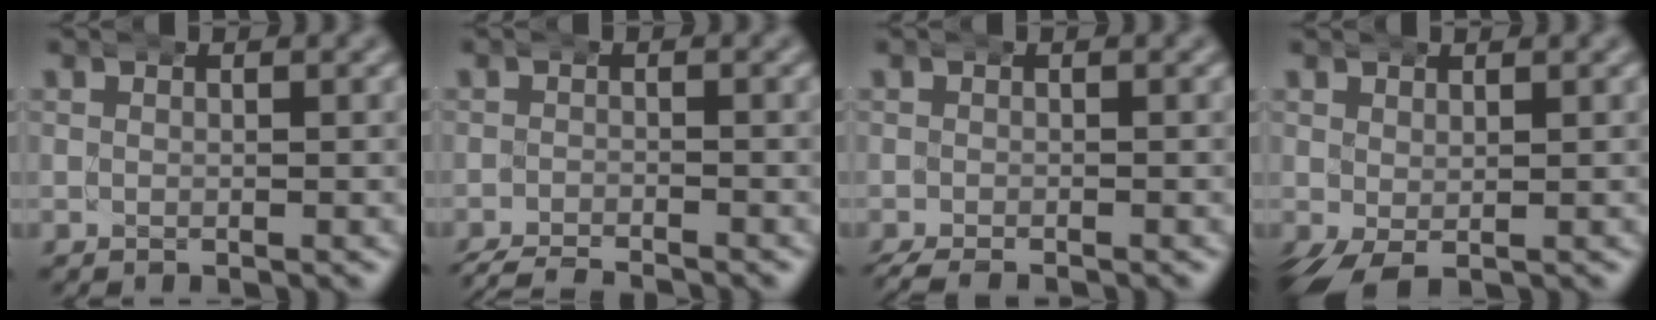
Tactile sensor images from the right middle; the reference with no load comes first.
{"total": 6.1, "force": [-5.8, 1.6, 1.2], "torque": [-0.023, -0.016, -0.088]}
{"total": 1.8, "force": [-1.7, 0.4, 0.2], "torque": [-0.008, -0.007, -0.025]}
{"total": 2.2, "force": [-1.3, 1.1, 1.4], "torque": [-0.031, -0.017, -0.008]}